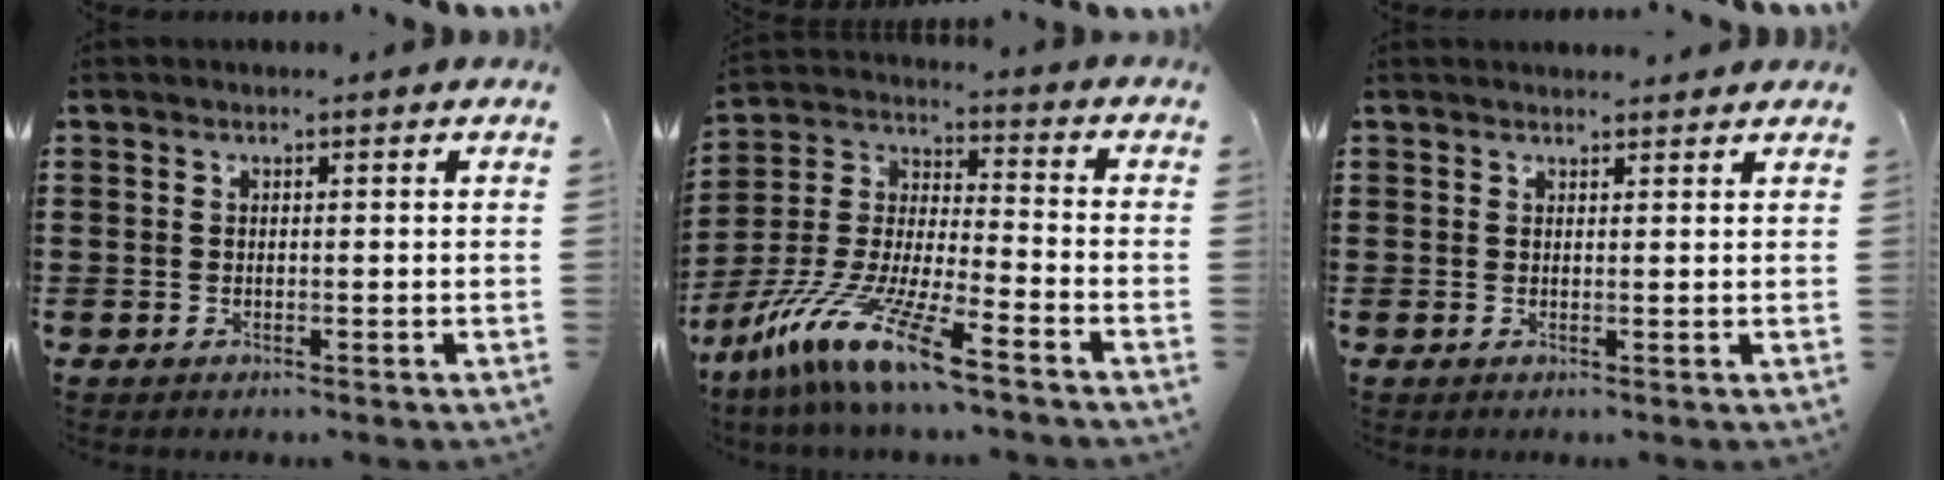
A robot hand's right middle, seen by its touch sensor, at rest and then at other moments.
{"total": 13.2, "force": [-10.4, 0.1, 8.1], "torque": [-0.183, -0.001, -0.208]}
{"total": 1.2, "force": [1.1, 0.1, 0.1], "torque": [0.004, -0.003, 0.020]}